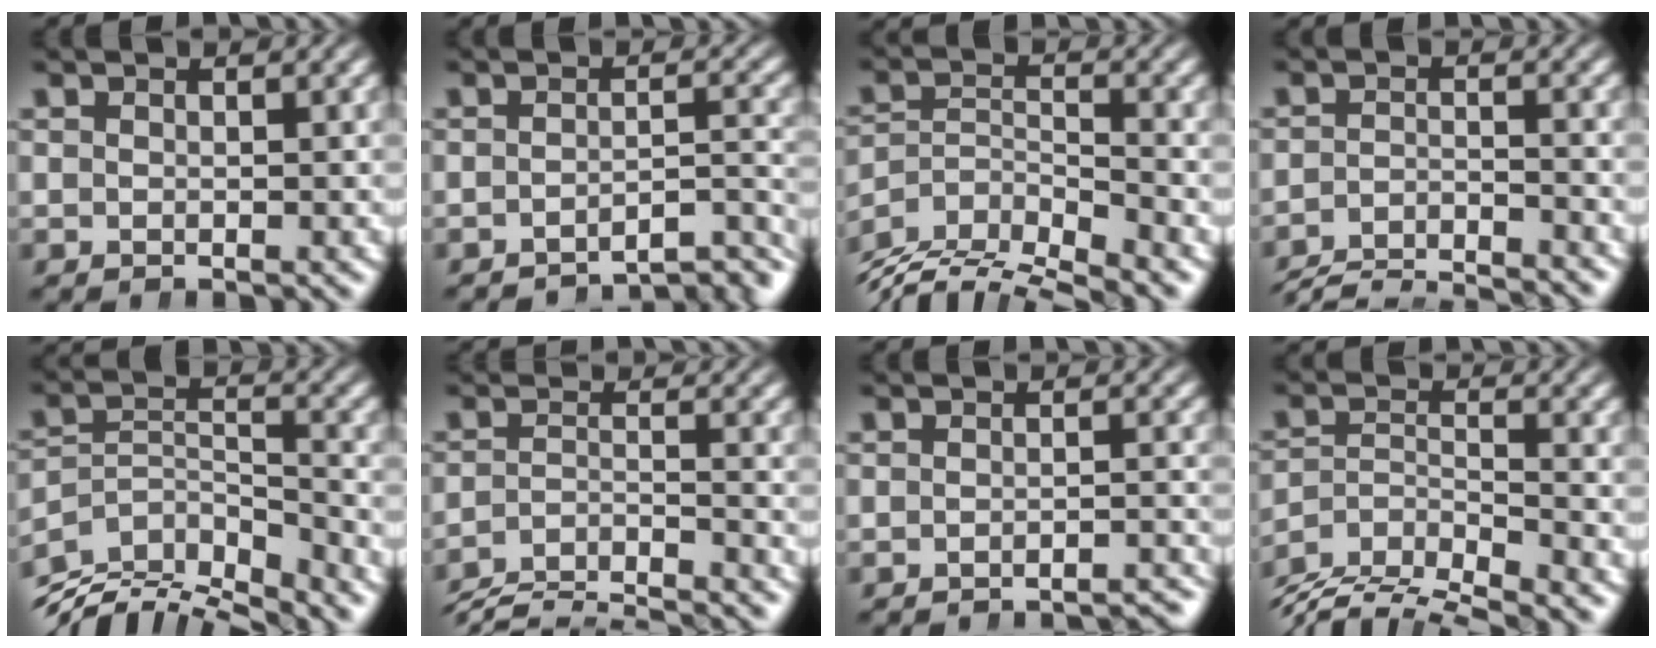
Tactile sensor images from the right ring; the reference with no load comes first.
{"total": 5.6, "force": [-4.9, 1.2, 2.3], "torque": [-0.017, -0.008, -0.080]}
{"total": 9.5, "force": [-4.7, 6.3, 5.3], "torque": [-0.109, -0.045, -0.073]}
{"total": 8.8, "force": [-8.4, 1.9, 1.6], "torque": [-0.010, -0.021, -0.134]}
{"total": 10.6, "force": [-5.5, 6.8, 5.9], "torque": [-0.106, -0.039, -0.084]}
{"total": 9.2, "force": [-8.3, 3.0, 2.7], "torque": [-0.040, -0.034, -0.127]}
{"total": 3.6, "force": [-3.6, 0.5, 0.4], "torque": [-0.008, -0.008, -0.058]}
{"total": 8.6, "force": [-4.5, 5.7, 4.5], "torque": [-0.094, -0.037, -0.077]}